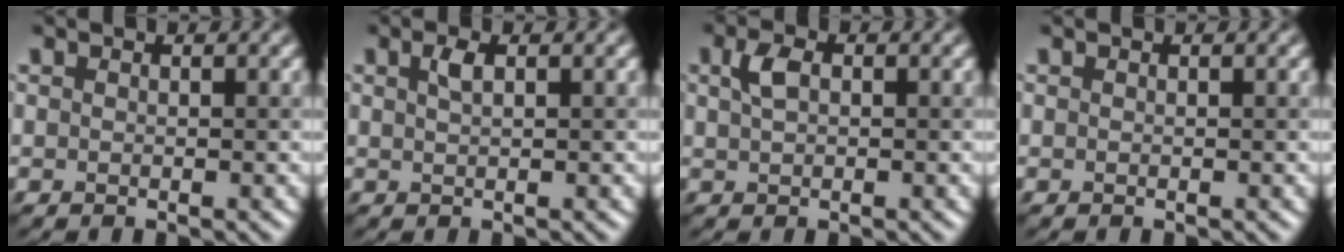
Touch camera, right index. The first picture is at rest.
{"total": 1.3, "force": [0.6, 0.4, 1.1], "torque": [-0.023, 0.004, 0.012]}
{"total": 2.0, "force": [0.6, 1.1, 1.5], "torque": [-0.032, 0.006, 0.009]}
{"total": 0.0}